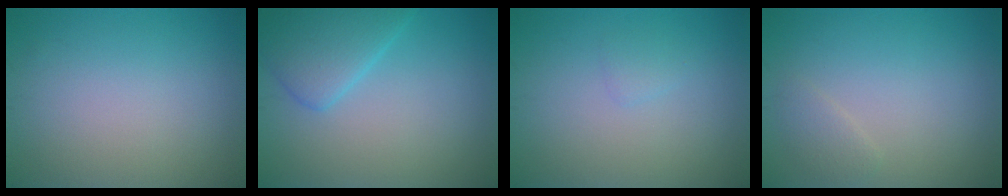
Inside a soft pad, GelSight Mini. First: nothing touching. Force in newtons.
{"total": 4.0, "press": 4.0, "slide": 0.3}
{"total": 0.8, "press": 0.8, "slide": 0.0}
{"total": 1.2, "press": 1.2, "slide": 0.1}